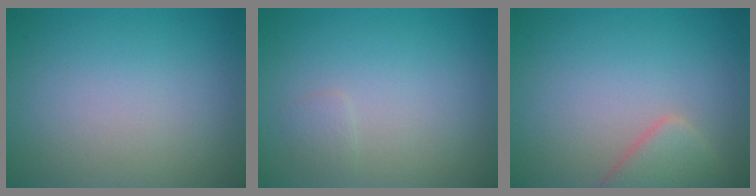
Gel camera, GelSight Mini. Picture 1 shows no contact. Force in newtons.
{"total": 0.8, "press": 0.8, "slide": 0.0}
{"total": 2.8, "press": 2.8, "slide": 0.4}